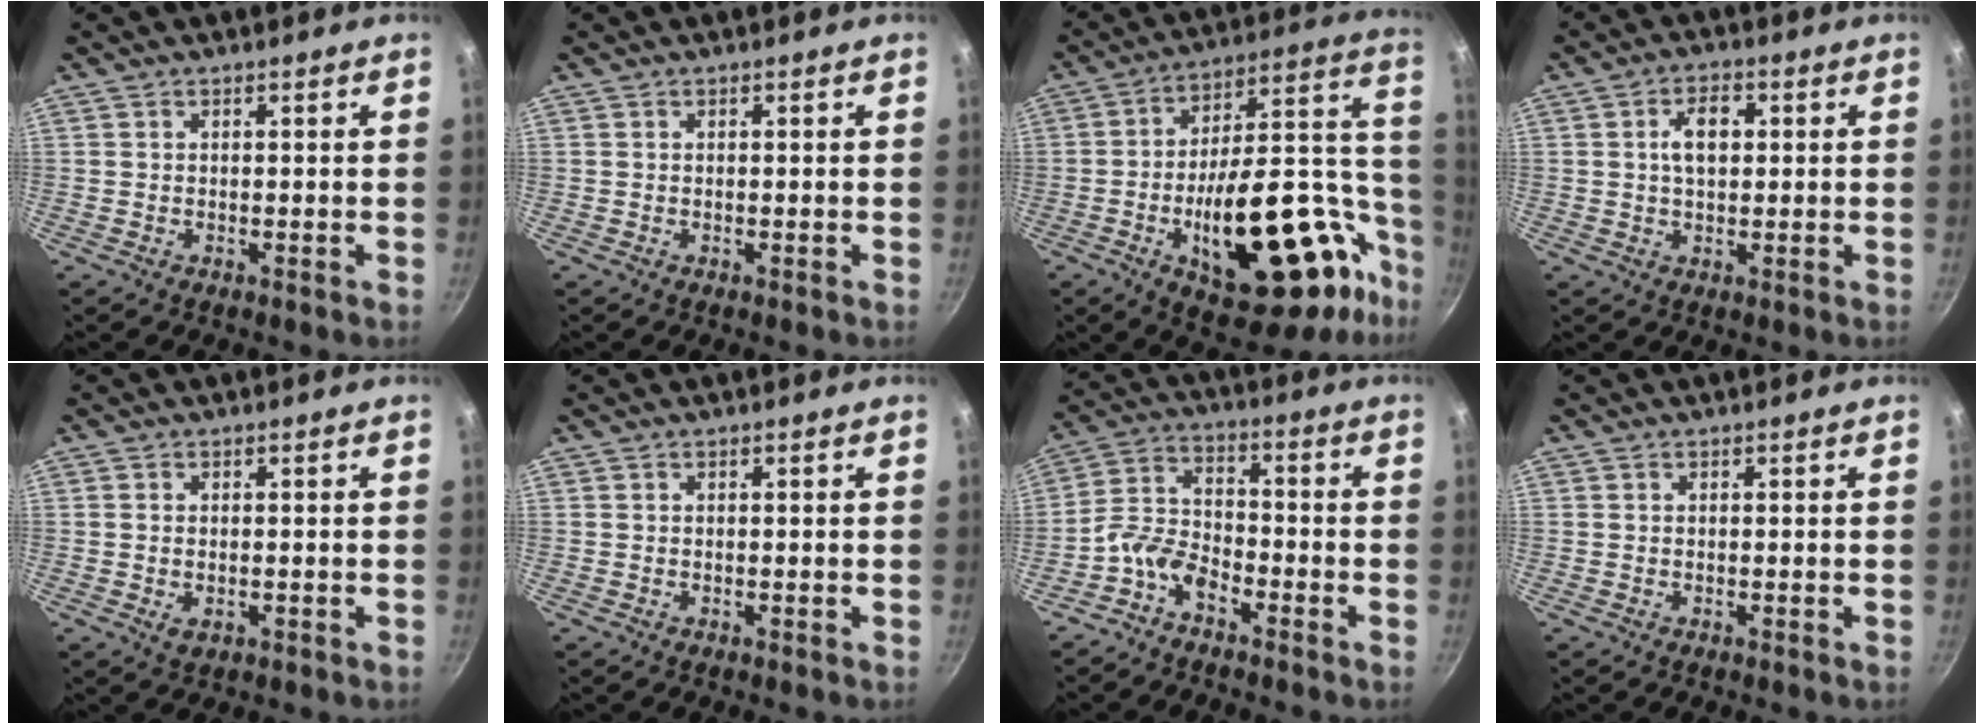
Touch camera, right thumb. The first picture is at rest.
{"total": 0.0}
{"total": 33.5, "force": [-9.9, 16.1, 27.7], "torque": [-0.353, 0.058, -0.129]}
{"total": 5.9, "force": [1.1, 3.5, 4.6], "torque": [-0.062, 0.008, 0.014]}
{"total": 2.1, "force": [-0.4, 1.4, 1.5], "torque": [-0.026, -0.005, -0.005]}
{"total": 0.0}
{"total": 7.1, "force": [-4.6, 3.8, 3.9], "torque": [-0.072, 0.054, -0.103]}
{"total": 0.0}